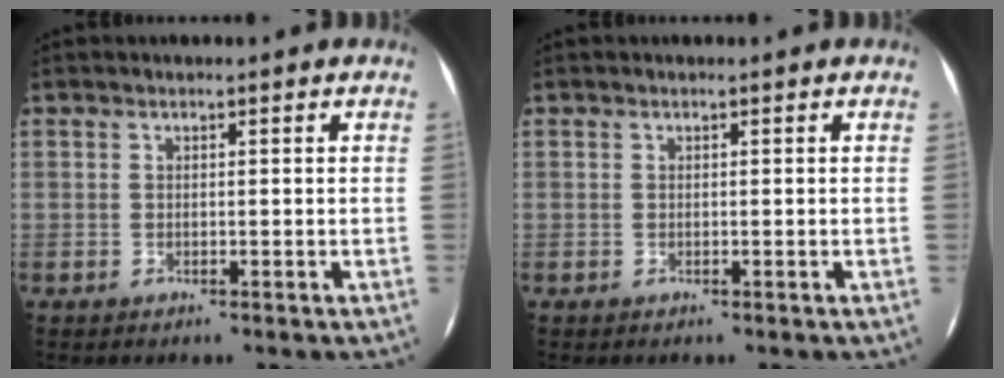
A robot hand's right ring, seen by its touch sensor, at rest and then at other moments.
{"total": 0.0}